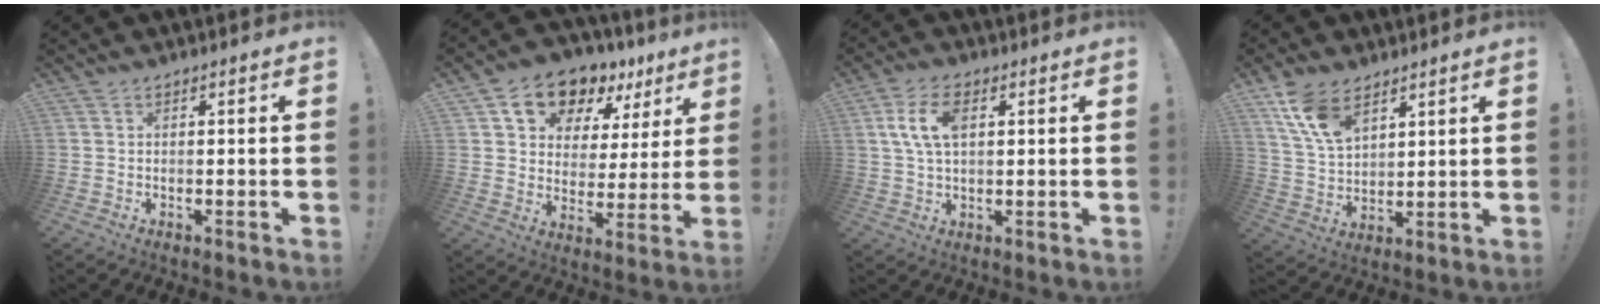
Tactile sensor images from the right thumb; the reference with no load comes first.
{"total": 13.0, "force": [9.1, 7.7, 5.3], "torque": [-0.092, -0.063, 0.165]}
{"total": 9.0, "force": [2.3, 4.8, 7.2], "torque": [-0.139, 0.004, 0.041]}
{"total": 11.4, "force": [7.1, 6.2, 6.4], "torque": [-0.126, -0.026, 0.141]}